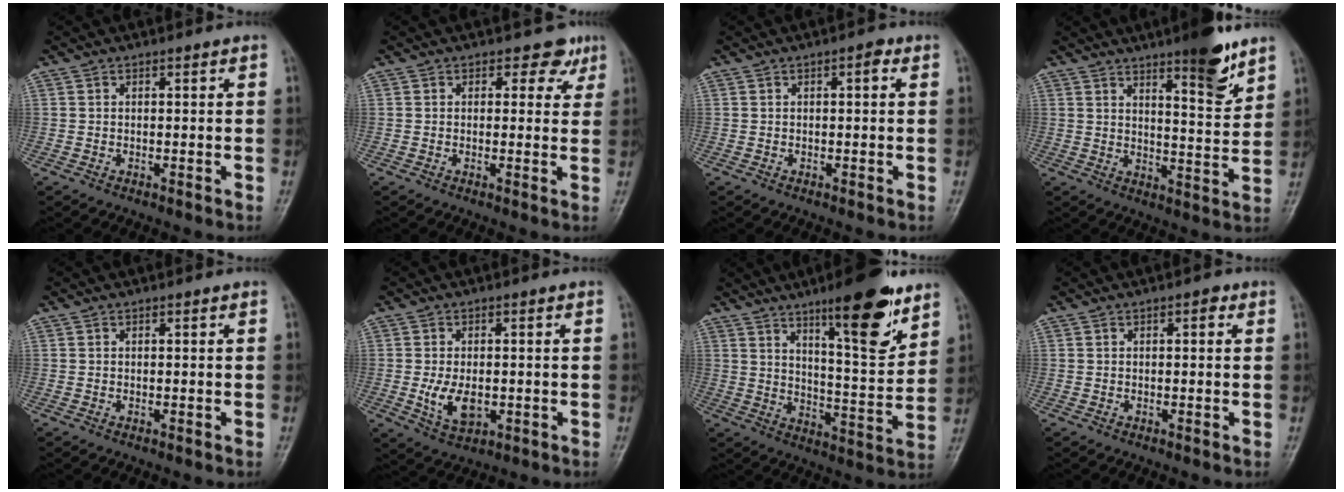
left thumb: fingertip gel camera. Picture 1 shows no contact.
{"total": 3.7, "force": [2.2, 2.7, 1.4], "torque": [0.017, -0.005, 0.021]}
{"total": 2.0, "force": [0.6, 0.8, 1.6], "torque": [-0.019, 0.003, 0.004]}
{"total": 10.5, "force": [7.0, 2.3, 7.5], "torque": [-0.088, -0.049, 0.104]}
{"total": 0.0}
{"total": 6.7, "force": [-1.1, 4.1, 5.2], "torque": [-0.088, -0.009, -0.012]}
{"total": 16.4, "force": [10.2, 3.9, 12.2], "torque": [-0.153, -0.068, 0.161]}
{"total": 1.6, "force": [0.6, 0.8, 1.3], "torque": [-0.011, 0.003, 0.005]}